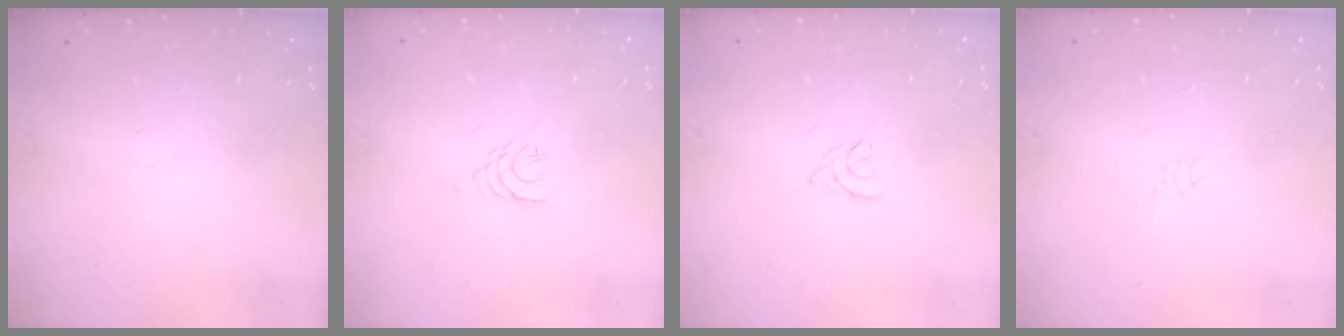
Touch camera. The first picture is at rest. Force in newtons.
{"total": 3.0, "press": 3.0, "slide": 0.5}
{"total": 4.3, "press": 4.2, "slide": 0.7}
{"total": 2.6, "press": 2.6, "slide": 0.2}